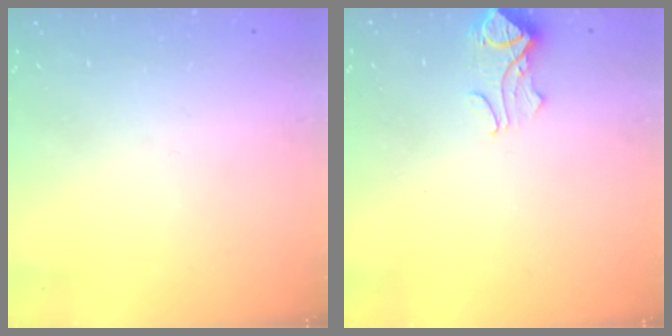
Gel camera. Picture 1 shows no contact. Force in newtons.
{"total": 2.4, "press": 2.3, "slide": 0.5}